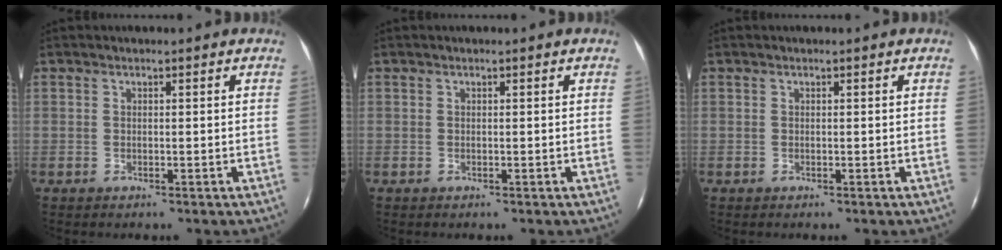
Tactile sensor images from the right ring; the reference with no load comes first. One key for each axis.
{"total": 0.0}
{"total": 0.0}